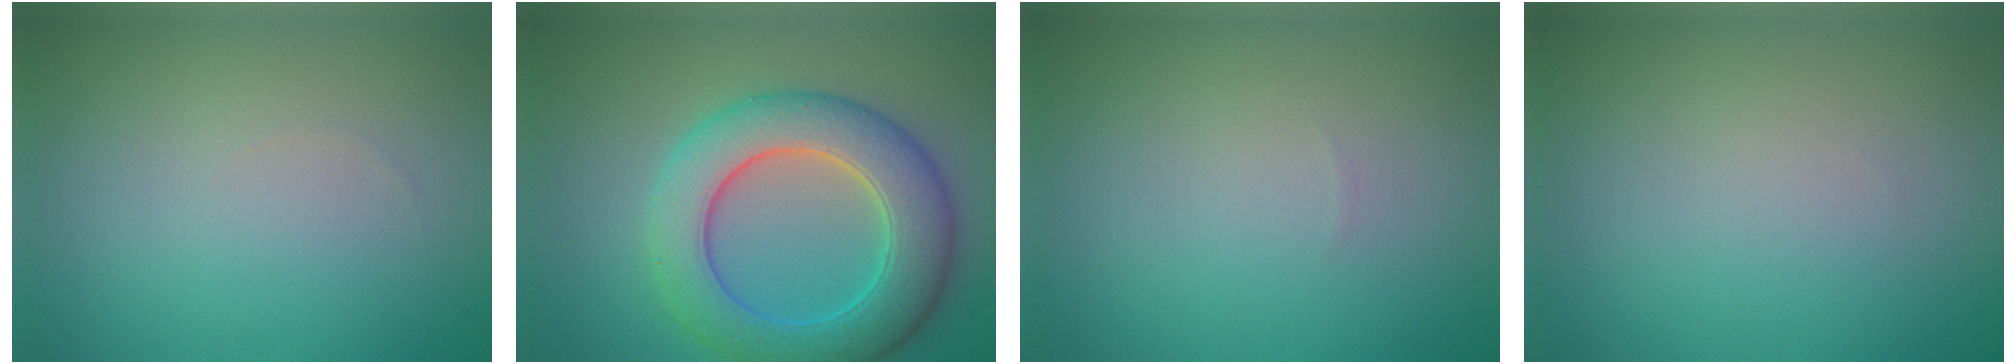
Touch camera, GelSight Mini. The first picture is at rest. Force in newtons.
{"total": 8.1, "press": 8.1, "slide": 0.3}
{"total": 0.0}
{"total": 0.0}